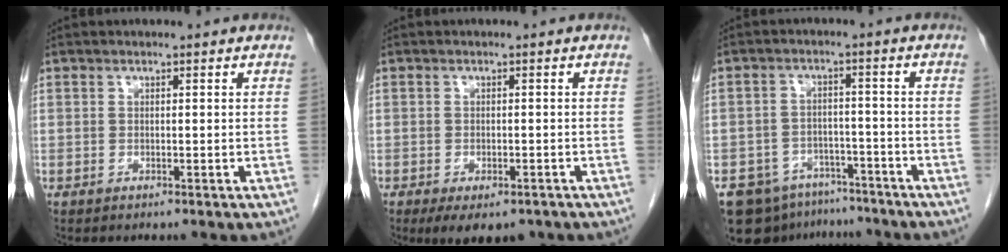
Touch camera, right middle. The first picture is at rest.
{"total": 6.5, "force": [-4.5, 3.1, 3.6], "torque": [-0.043, -0.004, -0.063]}
{"total": 9.9, "force": [-7.8, 5.7, 2.1], "torque": [-0.036, 0.013, -0.115]}